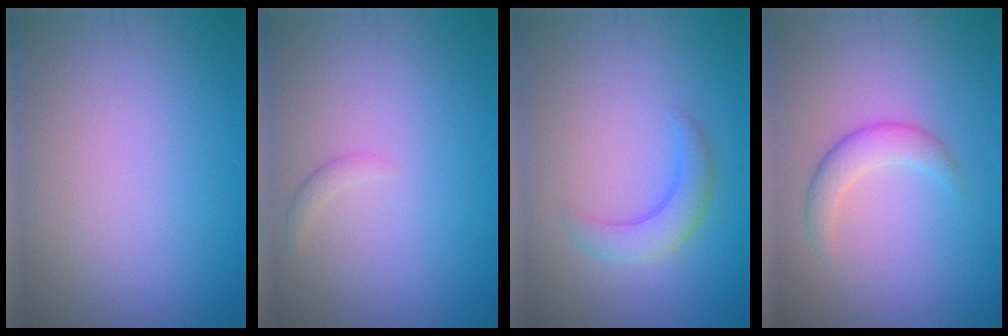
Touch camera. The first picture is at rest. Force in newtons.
{"total": 0.7, "press": 0.7, "slide": 0.1}
{"total": 2.9, "press": 2.9, "slide": 0.1}
{"total": 2.5, "press": 2.5, "slide": 0.0}